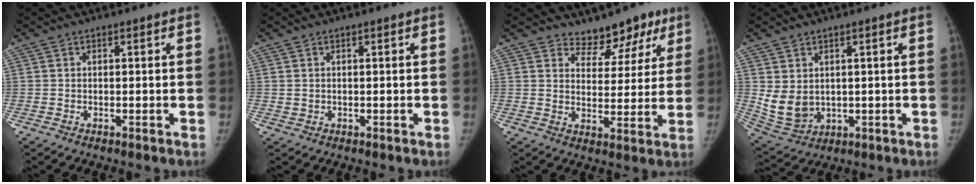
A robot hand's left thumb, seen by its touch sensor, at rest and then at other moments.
{"total": 0.7, "force": [0.2, 0.6, 0.3], "torque": [-0.001, -0.001, 0.005]}
{"total": 8.3, "force": [6.5, 4.8, 2.0], "torque": [0.015, -0.043, 0.088]}
{"total": 7.6, "force": [1.1, 5.8, 4.8], "torque": [-0.080, -0.015, 0.047]}